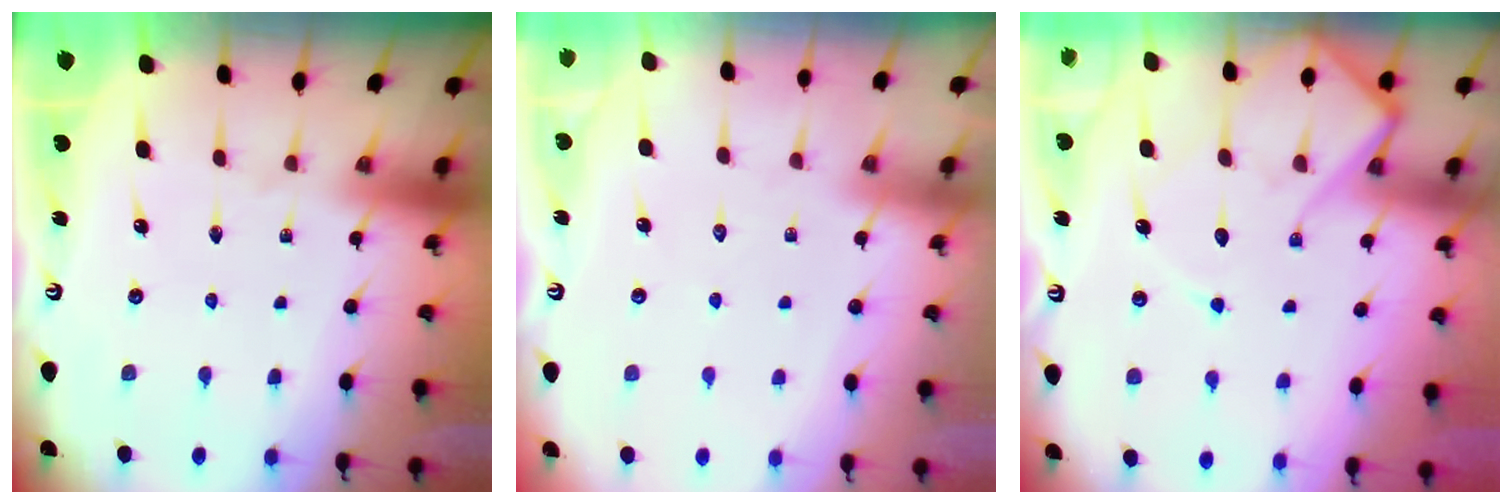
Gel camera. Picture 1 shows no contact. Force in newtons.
{"total": 2.9, "press": 2.9, "slide": 0.4}
{"total": 11.8, "press": 11.8, "slide": 1.1}